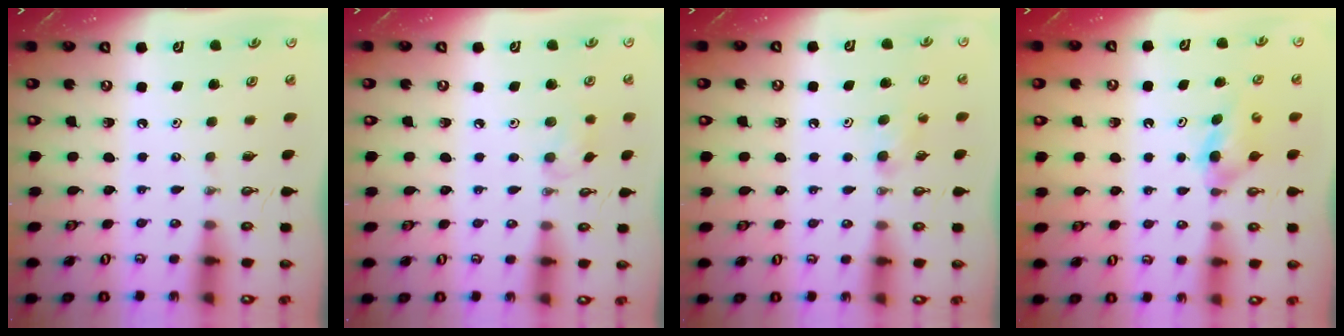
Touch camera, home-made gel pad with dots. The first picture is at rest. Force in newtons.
{"total": 6.4, "press": 6.1, "slide": 2.0}
{"total": 6.9, "press": 1.9, "slide": 6.7}
{"total": 3.6, "press": 3.5, "slide": 1.0}